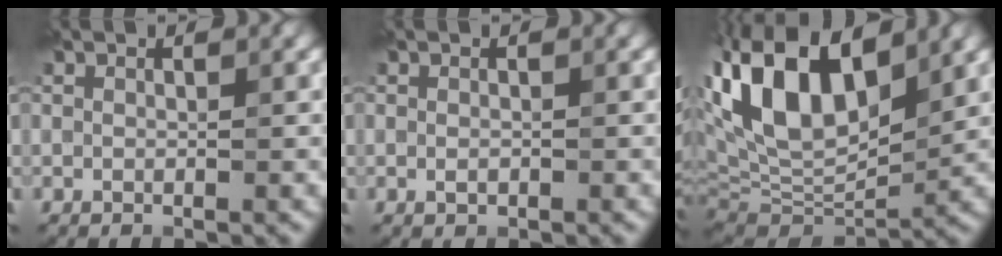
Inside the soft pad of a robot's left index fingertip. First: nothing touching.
{"total": 0.8, "force": [-0.2, 0.5, 0.6], "torque": [-0.009, -0.002, -0.002]}
{"total": 13.4, "force": [4.4, 7.0, 10.6], "torque": [-0.199, 0.022, 0.069]}